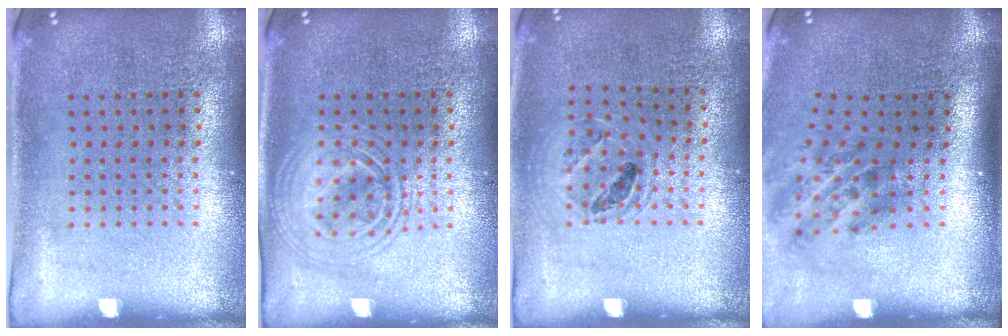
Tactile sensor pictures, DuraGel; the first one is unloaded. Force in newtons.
{"total": 1.7, "press": 1.7, "slide": 0.3}
{"total": 1.0, "press": 0.9, "slide": 0.2}
{"total": 1.9, "press": 1.2, "slide": 1.5}